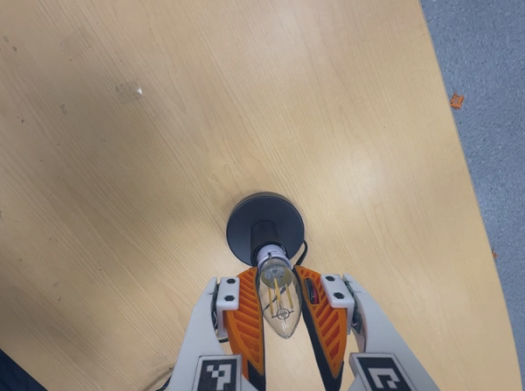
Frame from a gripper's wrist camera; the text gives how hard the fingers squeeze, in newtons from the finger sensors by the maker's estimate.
{"total": 14.3, "left": 13.1, "right": 15.5}